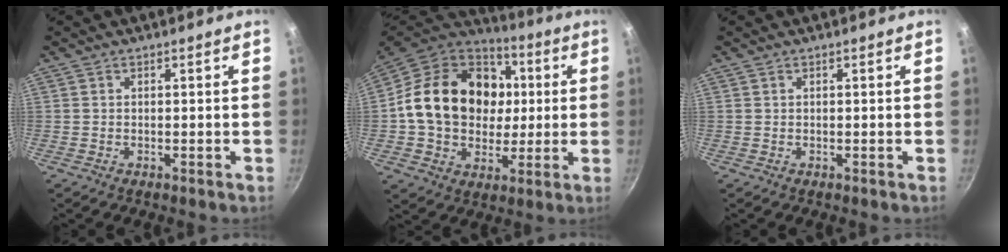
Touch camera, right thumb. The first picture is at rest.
{"total": 23.7, "force": [2.1, 18.8, 14.2], "torque": [-0.222, 0.027, 0.033]}
{"total": 0.0}